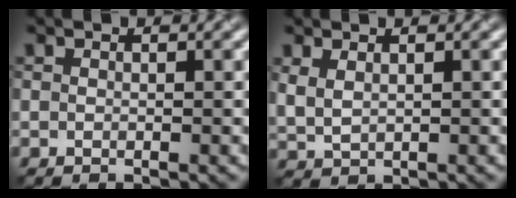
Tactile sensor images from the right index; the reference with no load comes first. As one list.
[{"total": 1.7, "force": [0.9, 1.0, 1.1], "torque": [-0.036, 0.001, 0.023]}]